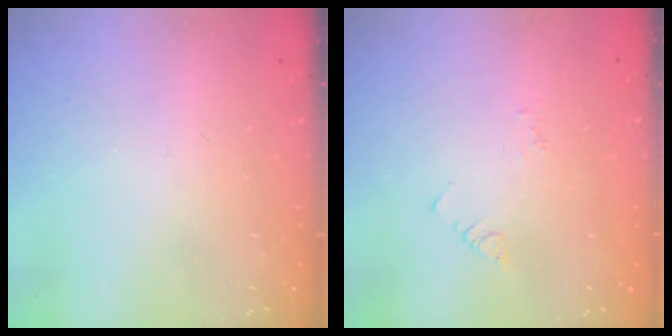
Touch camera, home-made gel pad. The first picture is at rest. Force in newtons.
{"total": 2.5, "press": 2.5, "slide": 0.4}